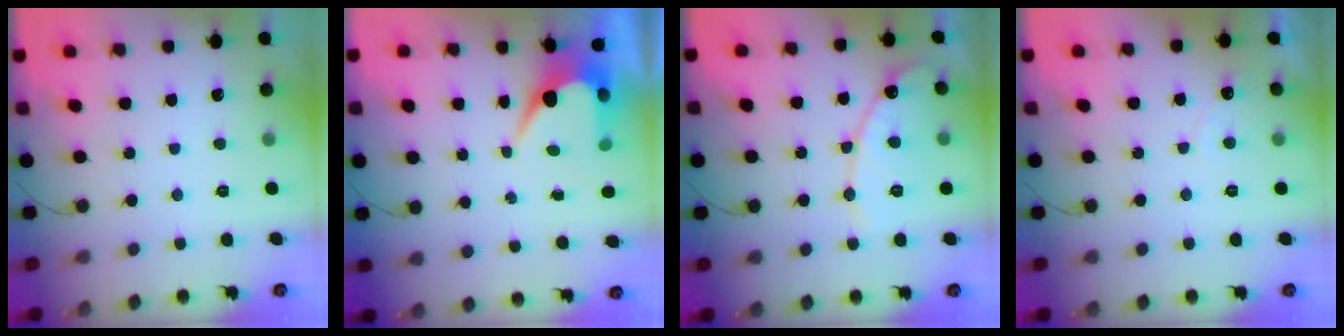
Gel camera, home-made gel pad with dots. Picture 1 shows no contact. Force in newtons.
{"total": 6.7, "press": 6.7, "slide": 0.3}
{"total": 13.0, "press": 12.9, "slide": 1.1}
{"total": 3.0, "press": 3.0, "slide": 0.1}